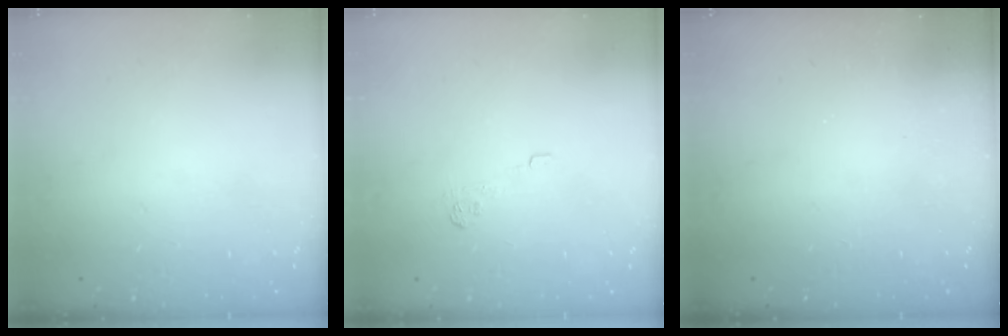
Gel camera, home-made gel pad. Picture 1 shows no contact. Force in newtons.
{"total": 7.1, "press": 6.9, "slide": 1.5}
{"total": 2.3, "press": 2.2, "slide": 0.8}